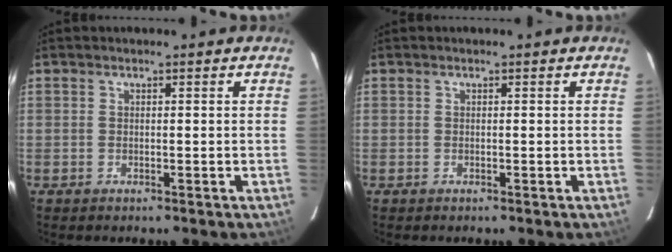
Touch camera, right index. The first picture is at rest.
{"total": 0.0}